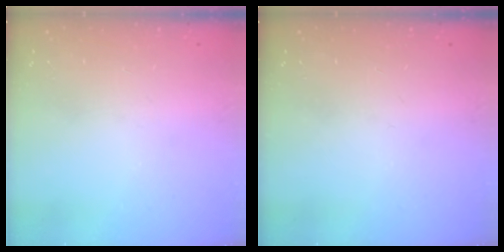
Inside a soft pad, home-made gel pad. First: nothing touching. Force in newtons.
{"total": 0.0}